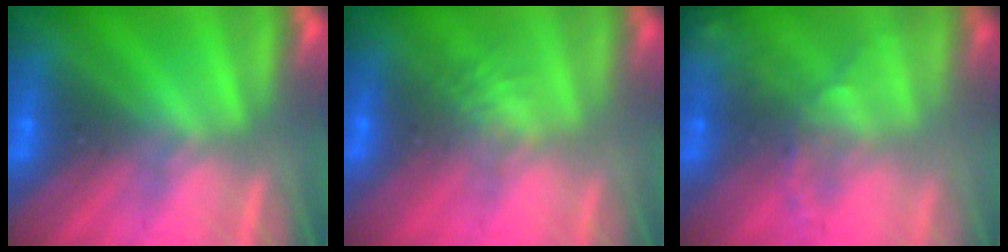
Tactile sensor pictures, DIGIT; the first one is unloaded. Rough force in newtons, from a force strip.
{"total": 2.8}
{"total": 7.6}